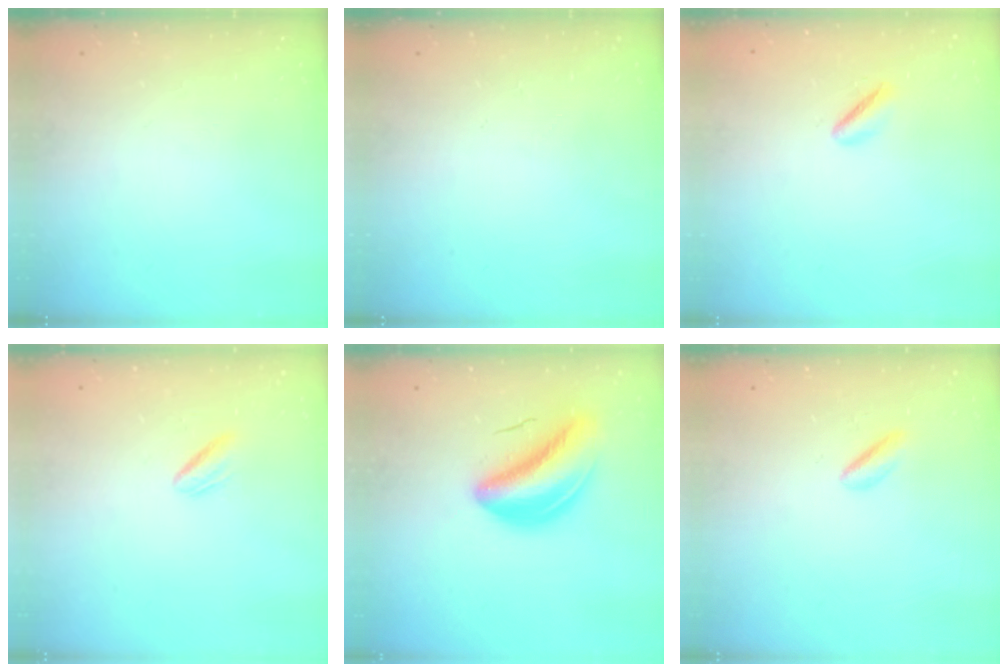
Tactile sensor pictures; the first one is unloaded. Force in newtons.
{"total": 0.0}
{"total": 1.9, "press": 1.5, "slide": 1.2}
{"total": 2.1, "press": 1.8, "slide": 1.1}
{"total": 8.7, "press": 8.4, "slide": 2.4}
{"total": 1.9, "press": 1.8, "slide": 0.7}